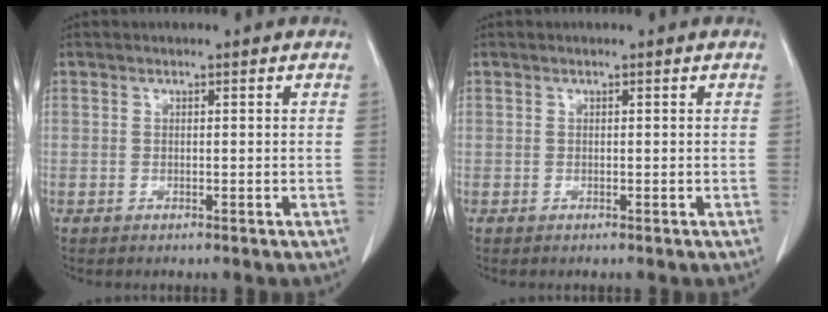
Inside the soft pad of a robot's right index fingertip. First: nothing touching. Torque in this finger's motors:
{"motor_torque": [0.00, 0.00, 0.00, 0.00]}